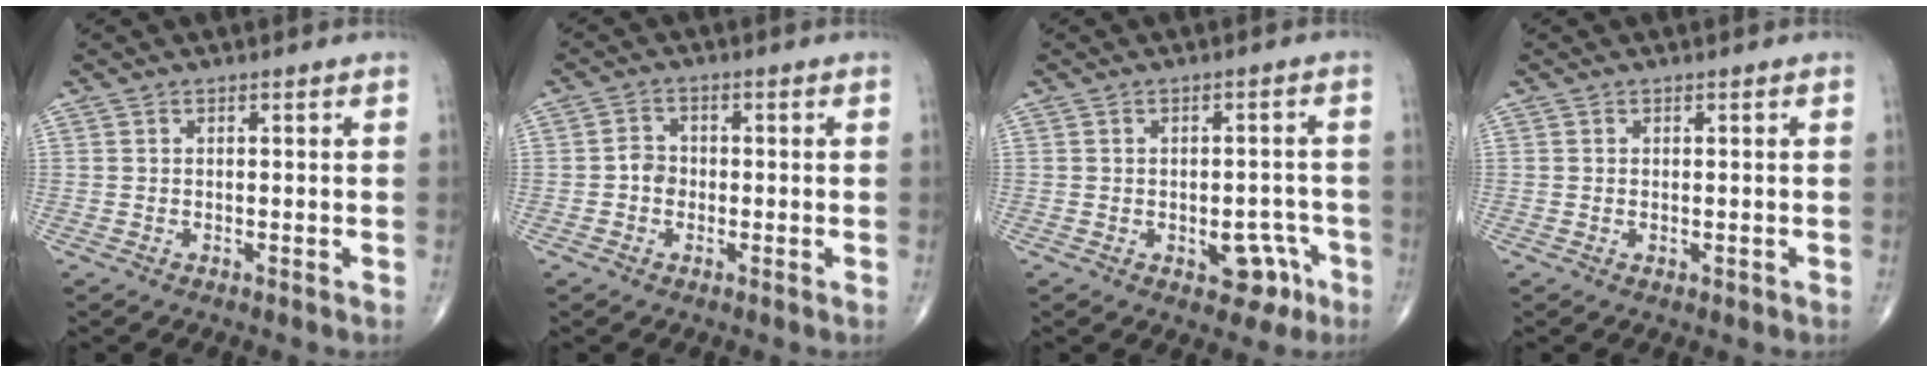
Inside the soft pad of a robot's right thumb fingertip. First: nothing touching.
{"total": 2.9, "force": [-0.6, 2.5, 1.4], "torque": [-0.010, 0.010, -0.017]}
{"total": 6.5, "force": [-2.7, 3.9, 4.5], "torque": [-0.027, 0.023, -0.027]}
{"total": 0.8, "force": [-0.2, 0.5, 0.6], "torque": [-0.012, 0.000, 0.000]}